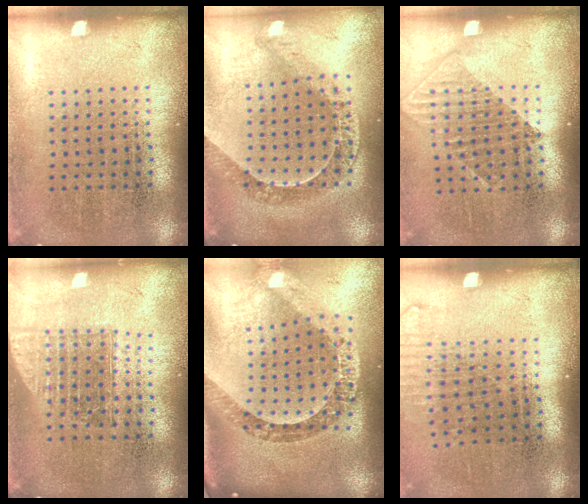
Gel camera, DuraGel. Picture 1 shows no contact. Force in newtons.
{"total": 1.1, "press": 1.1, "slide": 0.3}
{"total": 1.3, "press": 1.1, "slide": 0.7}
{"total": 1.6, "press": 1.2, "slide": 0.9}
{"total": 2.8, "press": 2.1, "slide": 1.8}
{"total": 1.3, "press": 1.1, "slide": 0.8}